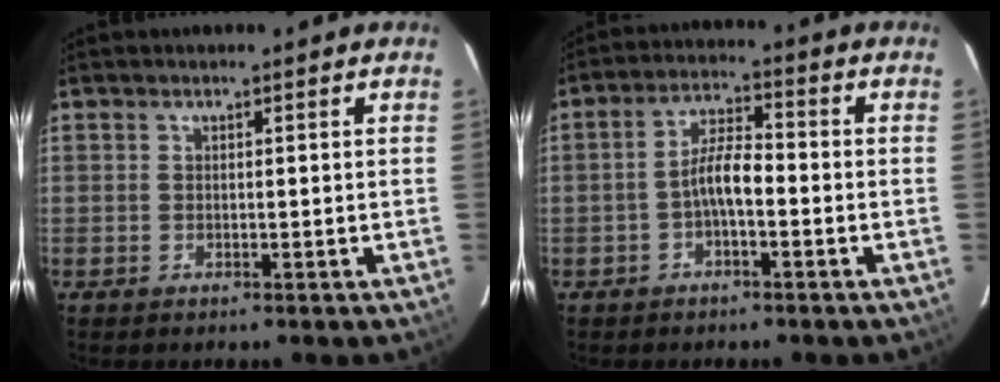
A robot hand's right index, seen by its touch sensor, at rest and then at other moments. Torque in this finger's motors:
{"motor_torque": [0.96, -0.40, 0.48, 0.12]}